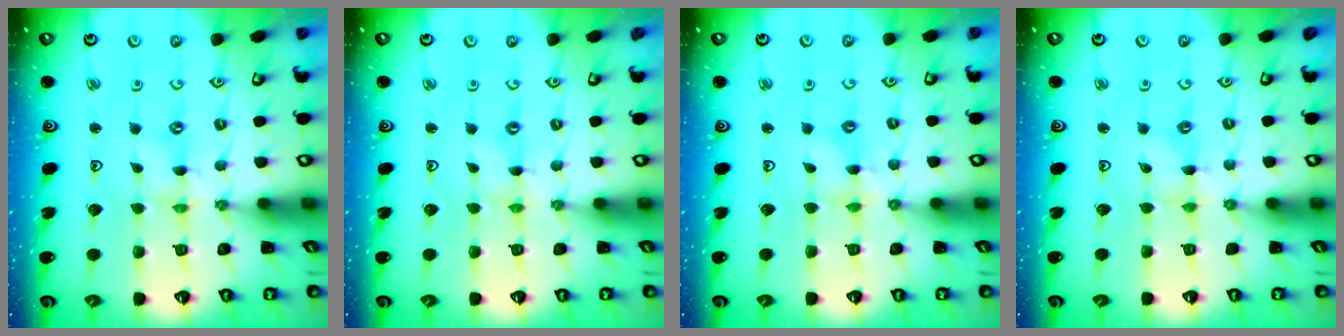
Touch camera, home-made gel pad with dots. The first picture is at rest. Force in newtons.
{"total": 0.0}
{"total": 2.0, "press": 2.0, "slide": 0.2}
{"total": 0.0}